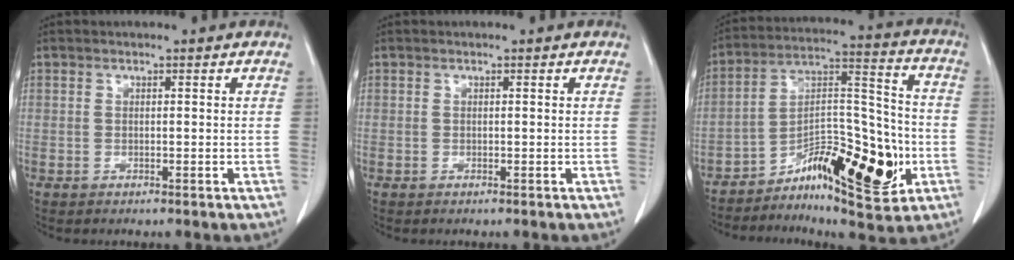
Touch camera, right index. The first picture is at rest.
{"total": 0.0}
{"total": 16.6, "force": [-7.4, 5.4, 13.9], "torque": [-0.221, 0.024, -0.113]}